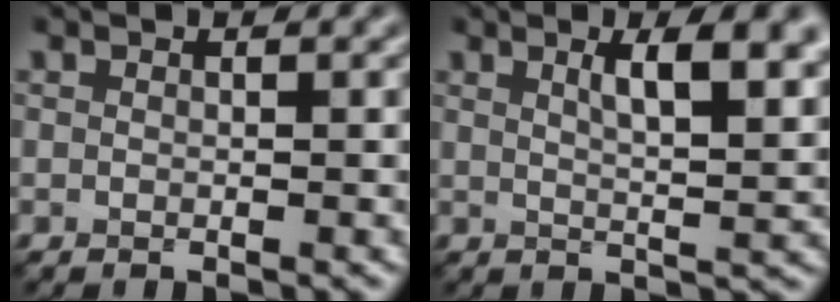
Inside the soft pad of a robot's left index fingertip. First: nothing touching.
{"total": 6.9, "force": [2.9, 2.2, 5.8], "torque": [-0.062, 0.006, 0.040]}